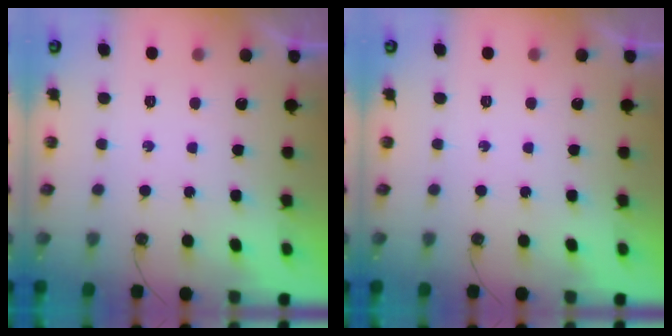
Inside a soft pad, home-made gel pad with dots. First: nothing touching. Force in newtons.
{"total": 0.0}